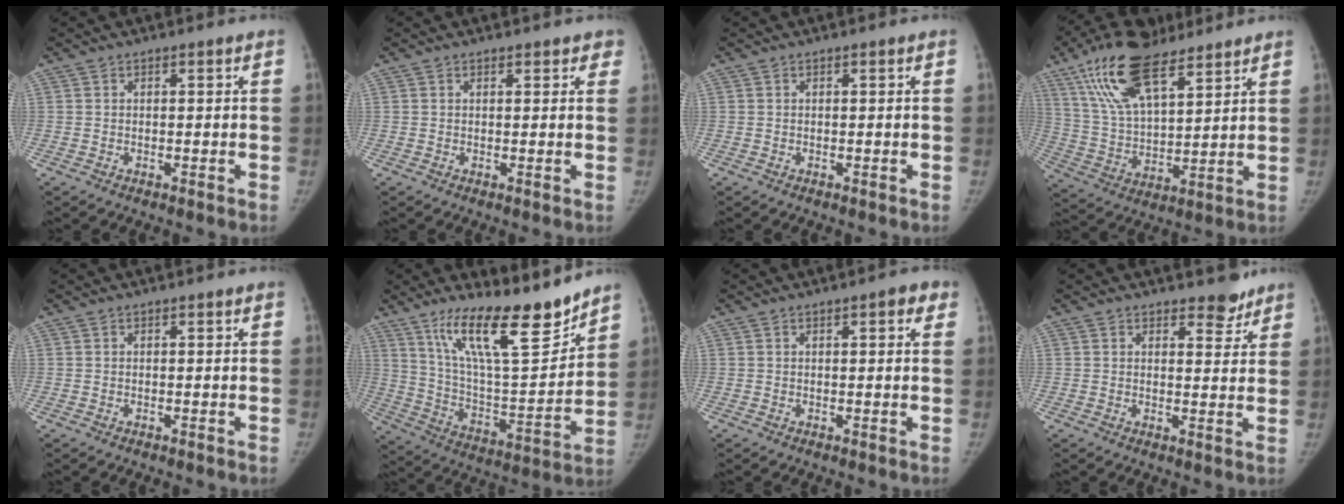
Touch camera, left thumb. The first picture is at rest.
{"total": 2.0, "force": [1.5, 1.1, 0.8], "torque": [0.017, -0.001, 0.010]}
{"total": 0.0}
{"total": 18.5, "force": [11.8, 7.5, 12.2], "torque": [-0.210, -0.030, 0.225]}
{"total": 0.0}
{"total": 20.1, "force": [14.7, 4.9, 12.8], "torque": [-0.179, -0.089, 0.260]}
{"total": 2.9, "force": [1.3, 1.0, 2.4], "torque": [-0.019, 0.001, 0.011]}
{"total": 4.0, "force": [3.3, 1.9, 1.3], "torque": [0.009, -0.023, 0.045]}